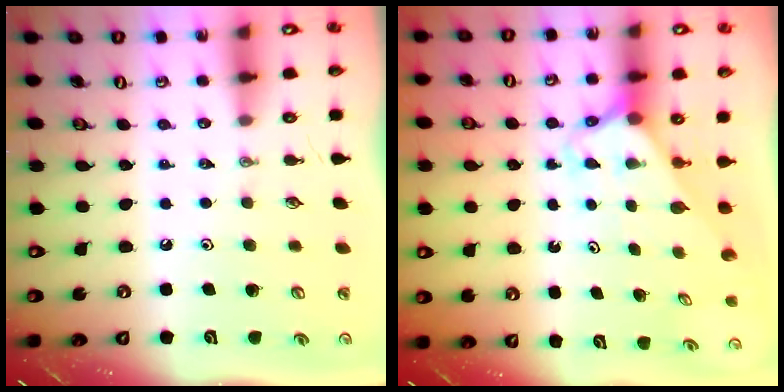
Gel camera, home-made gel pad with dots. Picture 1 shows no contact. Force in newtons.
{"total": 2.4, "press": 2.4, "slide": 0.1}